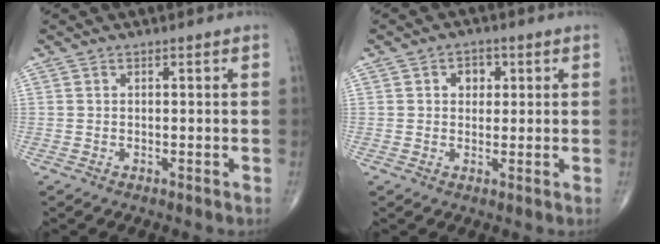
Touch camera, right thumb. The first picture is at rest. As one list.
[{"total": 3.5, "force": [1.0, 2.8, 1.9], "torque": [-0.006, 0.000, 0.010]}]